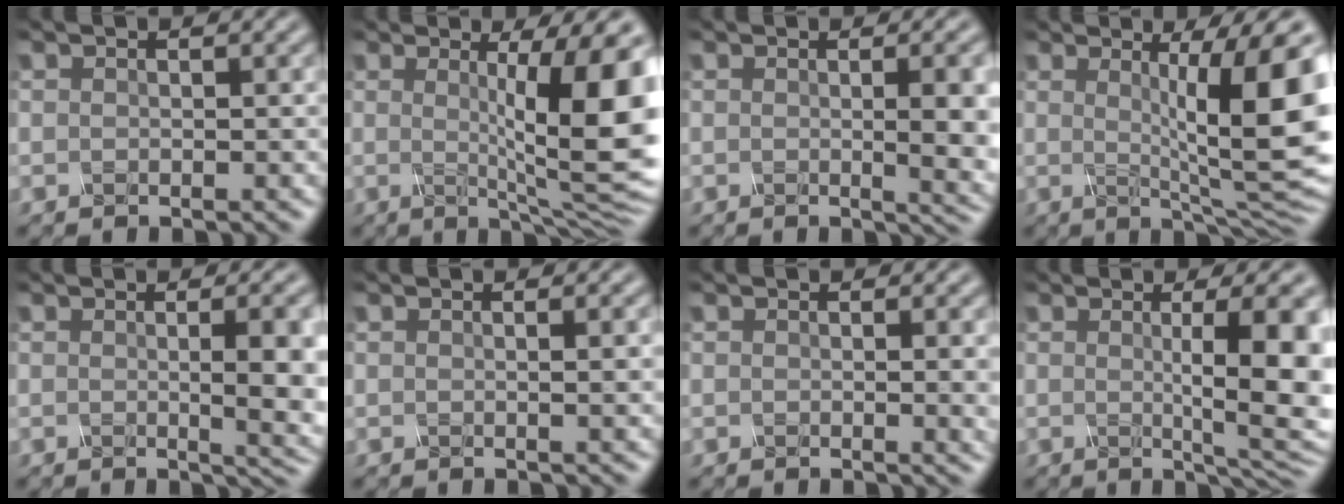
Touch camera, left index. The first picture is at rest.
{"total": 11.0, "force": [0.9, 2.3, 10.8], "torque": [-0.127, -0.005, 0.015]}
{"total": 6.3, "force": [0.1, 2.0, 6.0], "torque": [-0.053, -0.001, 0.004]}
{"total": 11.2, "force": [1.4, 2.3, 10.9], "torque": [-0.133, -0.001, 0.024]}
{"total": 6.9, "force": [0.1, 2.1, 6.6], "torque": [-0.062, -0.002, 0.006]}
{"total": 1.8, "force": [0.2, 0.6, 1.7], "torque": [-0.016, 0.003, -0.003]}
{"total": 2.3, "force": [0.1, 0.7, 2.2], "torque": [-0.017, -0.001, -0.003]}
{"total": 9.1, "force": [0.4, 2.2, 8.8], "torque": [-0.100, -0.003, 0.008]}